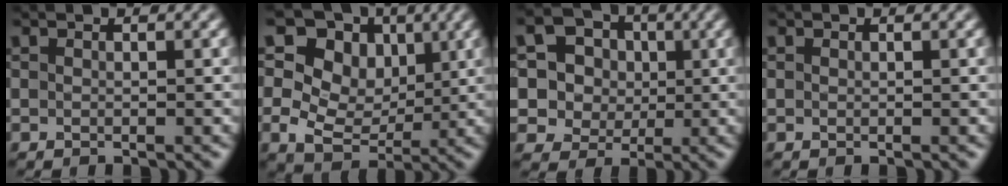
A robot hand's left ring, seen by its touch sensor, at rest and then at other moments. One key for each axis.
{"total": 10.5, "fx": 3.6, "fy": 8.1, "fz": 5.7, "tx": -0.102, "ty": 0.028, "tz": 0.041}
{"total": 11.2, "fx": 3.1, "fy": 9.8, "fz": 4.3, "tx": -0.115, "ty": 0.041, "tz": 0.046}
{"total": 0.0}